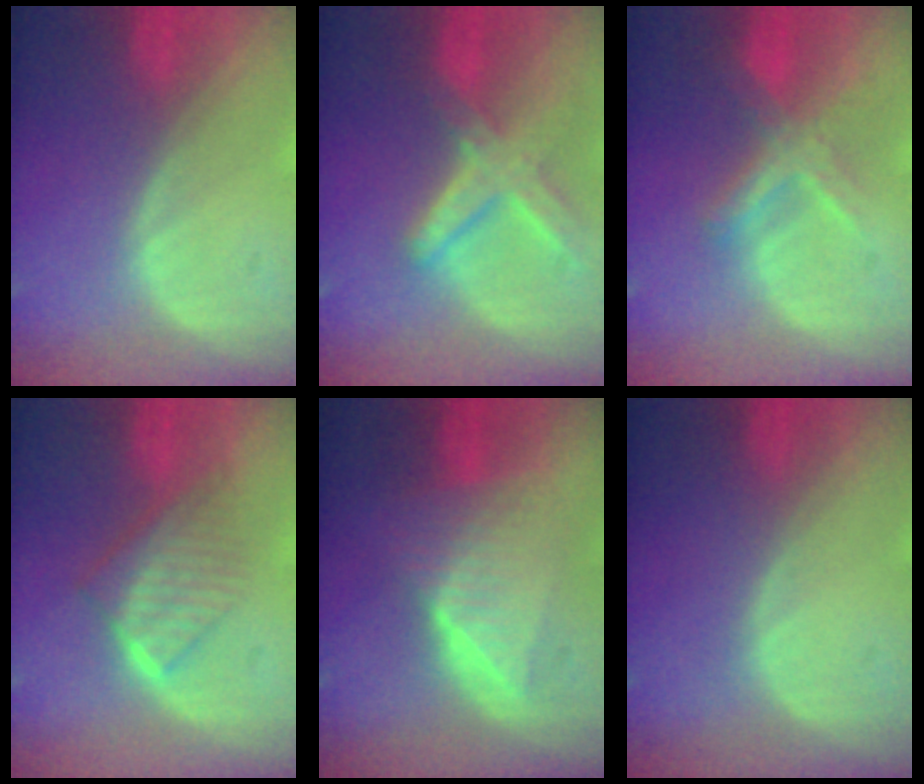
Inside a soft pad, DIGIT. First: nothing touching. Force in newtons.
{"total": 8.2, "press": 7.1, "slide": 4.3}
{"total": 7.1, "press": 6.0, "slide": 3.8}
{"total": 6.7, "press": 6.1, "slide": 2.9}
{"total": 7.7, "press": 7.7, "slide": 0.3}
{"total": 0.0}